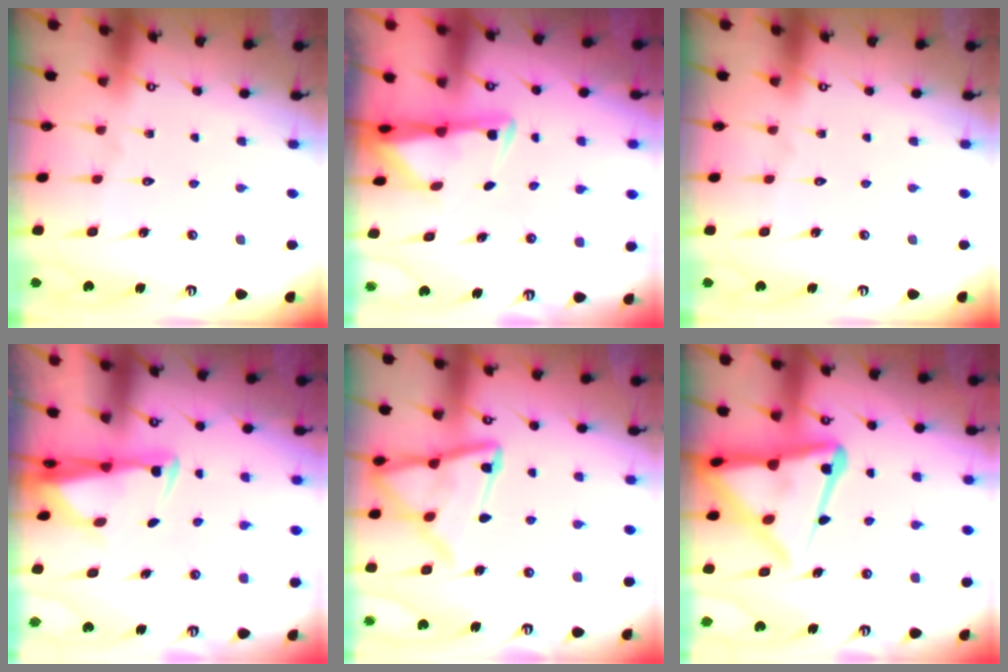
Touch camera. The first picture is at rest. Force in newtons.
{"total": 3.0, "press": 2.9, "slide": 0.5}
{"total": 0.0}
{"total": 2.8, "press": 2.7, "slide": 1.0}
{"total": 14.6, "press": 14.5, "slide": 1.4}
{"total": 16.9, "press": 16.9, "slide": 1.6}